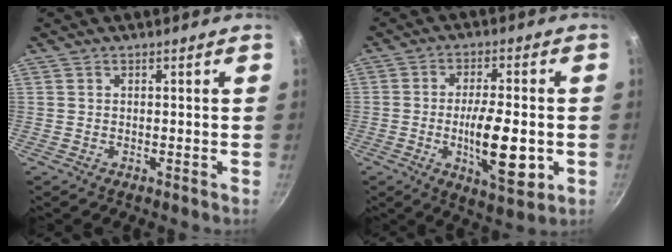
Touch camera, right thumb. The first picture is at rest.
{"total": 12.9, "force": [-2.6, 4.5, 11.8], "torque": [-0.183, 0.001, -0.037]}